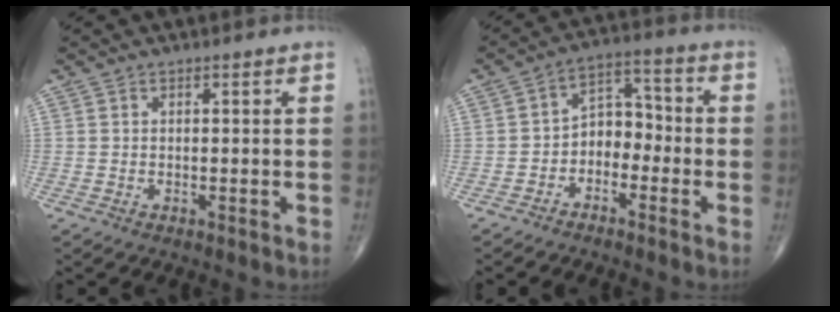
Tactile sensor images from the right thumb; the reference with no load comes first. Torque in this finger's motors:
{"motor_torque": [-0.17, 0.33, 0.45, -0.08, 0.04]}